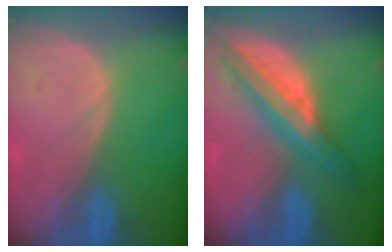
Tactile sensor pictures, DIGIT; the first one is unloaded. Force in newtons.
{"total": 7.6, "press": 7.6, "slide": 0.3}